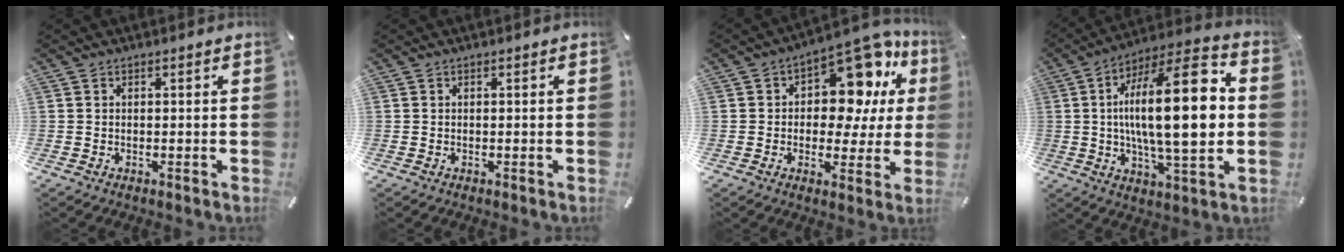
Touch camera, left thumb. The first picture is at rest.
{"total": 0.0}
{"total": 15.5, "force": [7.2, 9.4, 10.0], "torque": [-0.123, -0.061, 0.126]}
{"total": 25.1, "force": [1.4, 8.4, 23.6], "torque": [-0.400, -0.008, 0.008]}